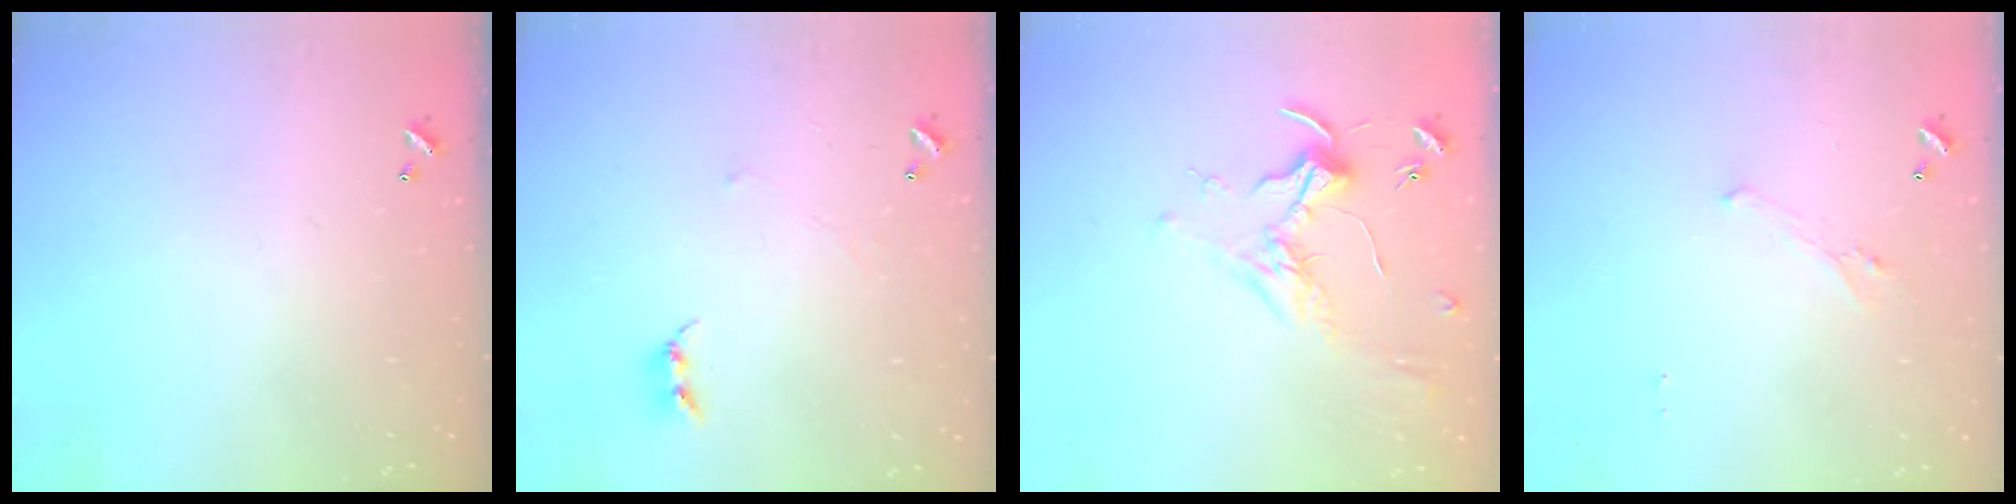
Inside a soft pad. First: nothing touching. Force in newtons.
{"total": 2.4, "press": 2.4, "slide": 0.4}
{"total": 1.8, "press": 1.6, "slide": 0.7}
{"total": 0.8, "press": 0.4, "slide": 0.7}